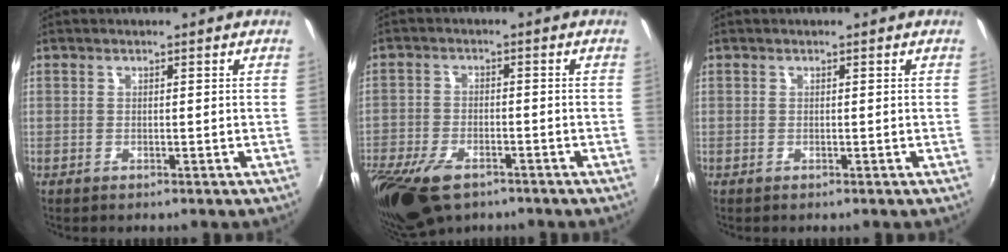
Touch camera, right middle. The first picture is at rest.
{"total": 14.0, "force": [-9.2, 6.8, 8.1], "torque": [-0.209, -0.044, -0.164]}
{"total": 0.0}